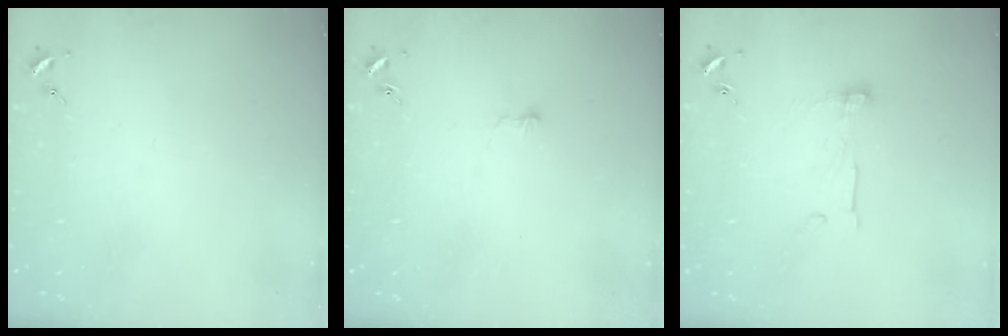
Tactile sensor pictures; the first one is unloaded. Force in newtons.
{"total": 3.1, "press": 3.1, "slide": 0.3}
{"total": 7.7, "press": 7.6, "slide": 0.5}